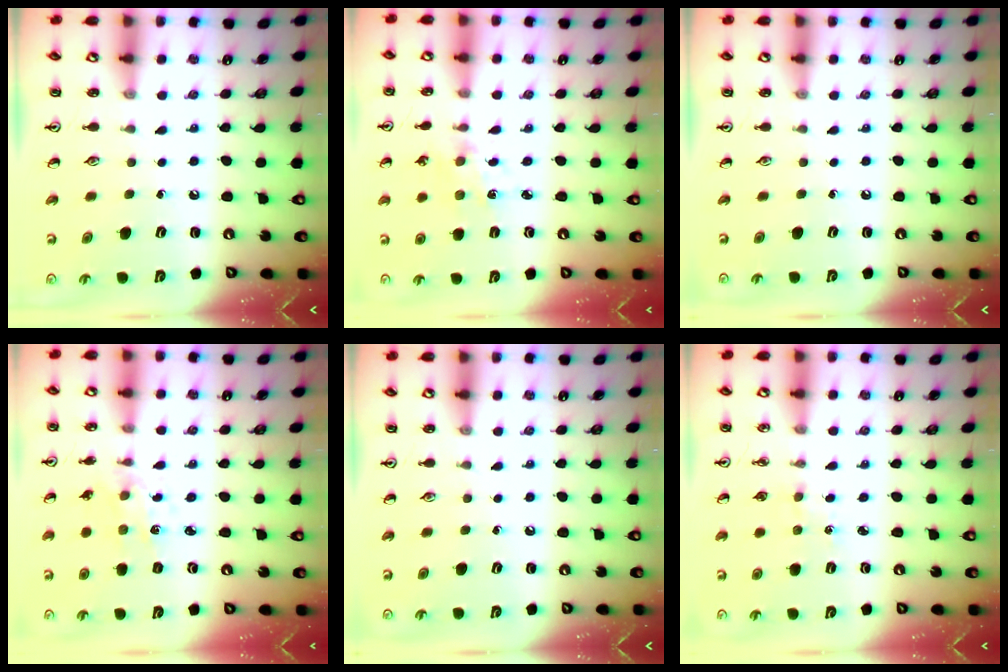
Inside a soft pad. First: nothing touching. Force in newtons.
{"total": 2.4, "press": 2.4, "slide": 0.0}
{"total": 0.0}
{"total": 2.0, "press": 1.9, "slide": 0.4}
{"total": 0.0}
{"total": 1.4, "press": 1.4, "slide": 0.3}